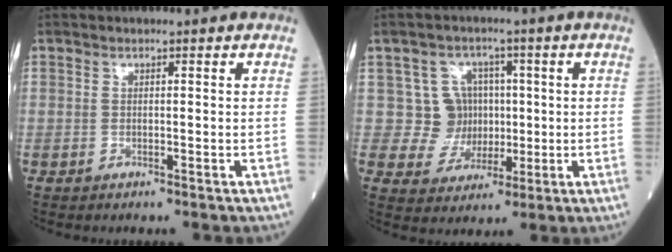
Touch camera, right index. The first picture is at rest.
{"total": 6.4, "force": [0.8, 6.4, 0.3], "torque": [0.007, 0.022, 0.019]}